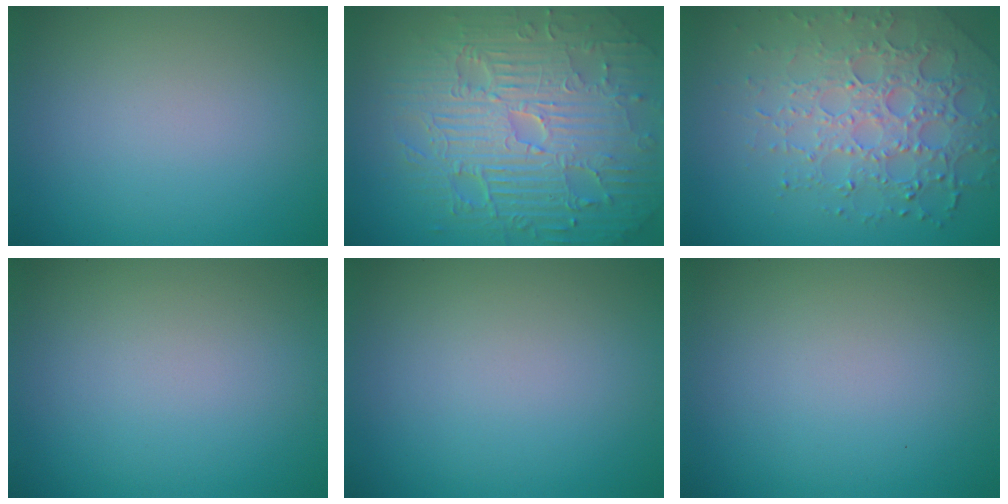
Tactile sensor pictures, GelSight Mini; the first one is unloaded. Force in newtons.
{"total": 11.3, "press": 7.2, "slide": 8.7}
{"total": 6.2, "press": 4.8, "slide": 3.9}
{"total": 0.0}
{"total": 0.0}
{"total": 0.0}